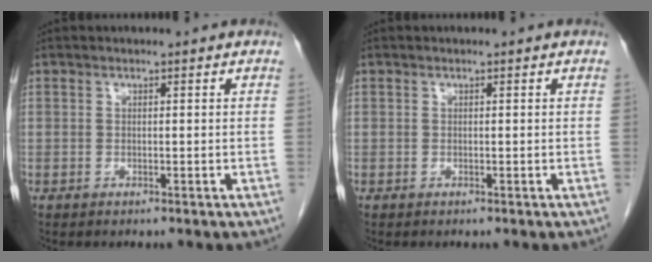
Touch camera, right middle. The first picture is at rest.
{"total": 0.0}